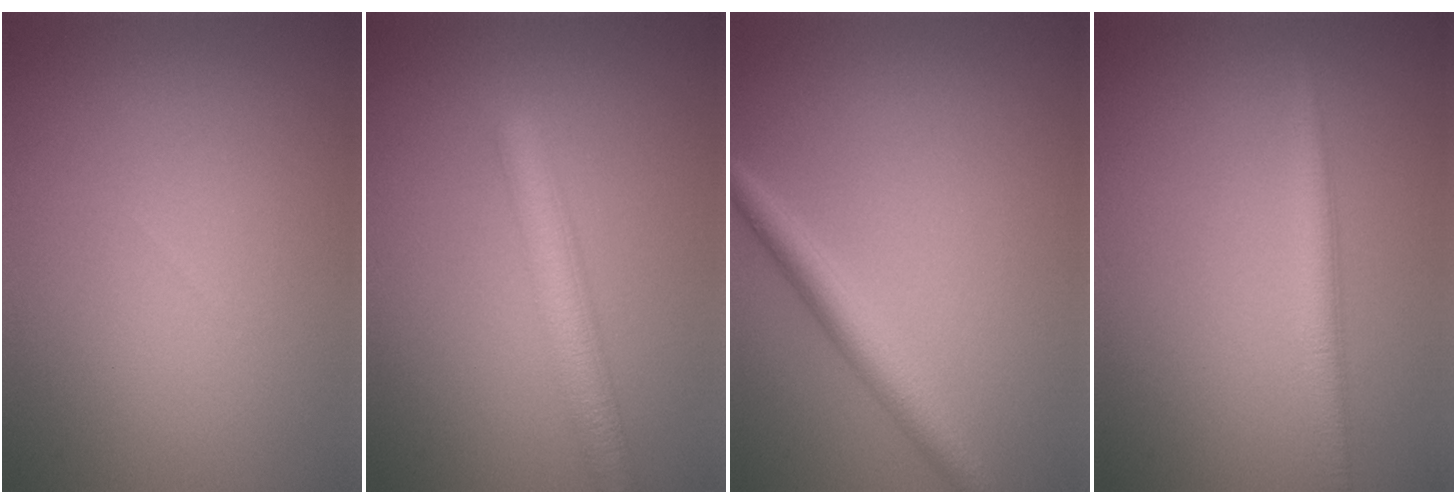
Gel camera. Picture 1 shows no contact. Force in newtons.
{"total": 4.1, "press": 4.1, "slide": 0.1}
{"total": 2.9, "press": 2.9, "slide": 0.1}
{"total": 2.4, "press": 2.4, "slide": 0.1}